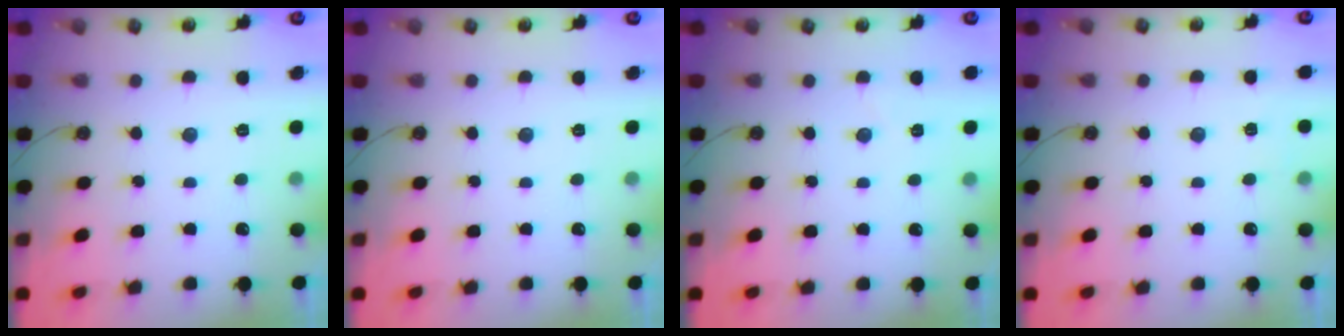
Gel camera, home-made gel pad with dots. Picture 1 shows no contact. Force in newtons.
{"total": 0.0}
{"total": 3.0, "press": 2.6, "slide": 1.4}
{"total": 2.9, "press": 2.9, "slide": 0.2}